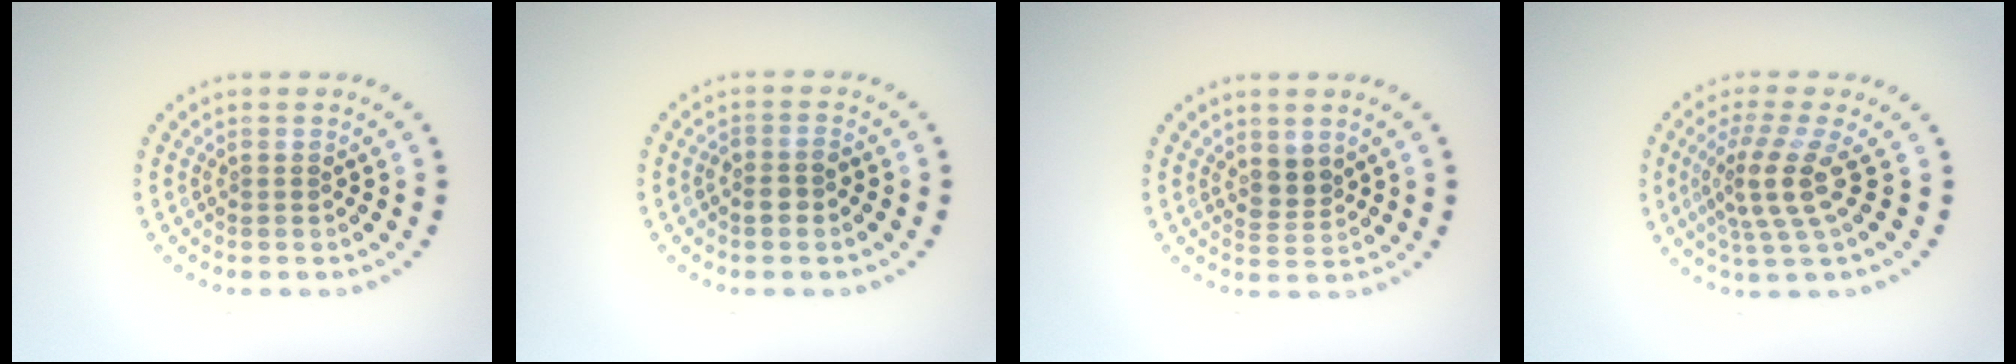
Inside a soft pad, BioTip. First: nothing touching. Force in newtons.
{"total": 1.5, "press": 1.4, "slide": 0.5}
{"total": 2.0, "press": 1.6, "slide": 1.2}
{"total": 4.0, "press": 3.1, "slide": 2.6}